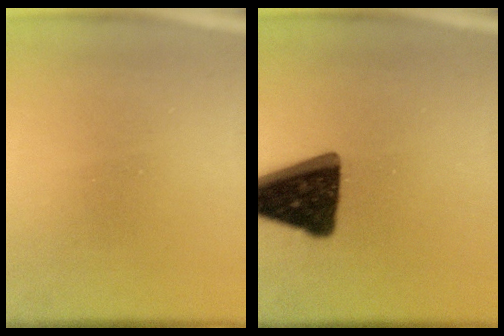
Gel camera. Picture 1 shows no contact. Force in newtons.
{"total": 16.6}